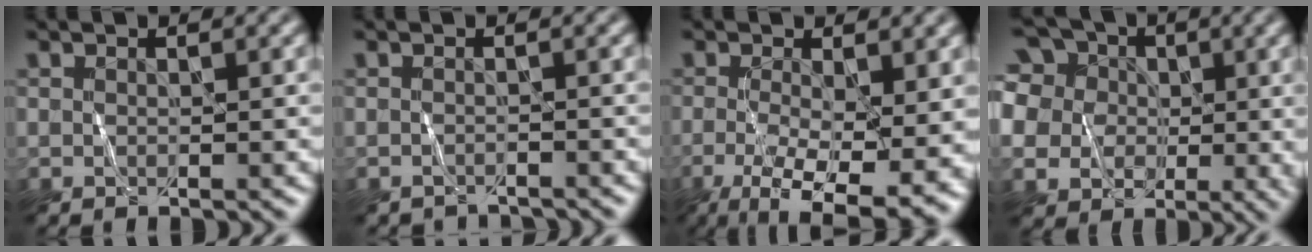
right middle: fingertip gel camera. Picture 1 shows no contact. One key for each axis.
{"total": 1.9, "fx": -1.9, "fy": 0.1, "fz": -0.1, "tx": 0.001, "ty": -0.008, "tz": -0.030}
{"total": 10.8, "fx": -3.5, "fy": 4.4, "fz": 9.2, "tx": -0.168, "ty": -0.021, "tz": -0.047}
{"total": 13.4, "fx": 3.7, "fy": 10.7, "fz": 7.0, "tx": -0.150, "ty": 0.023, "tz": 0.048}